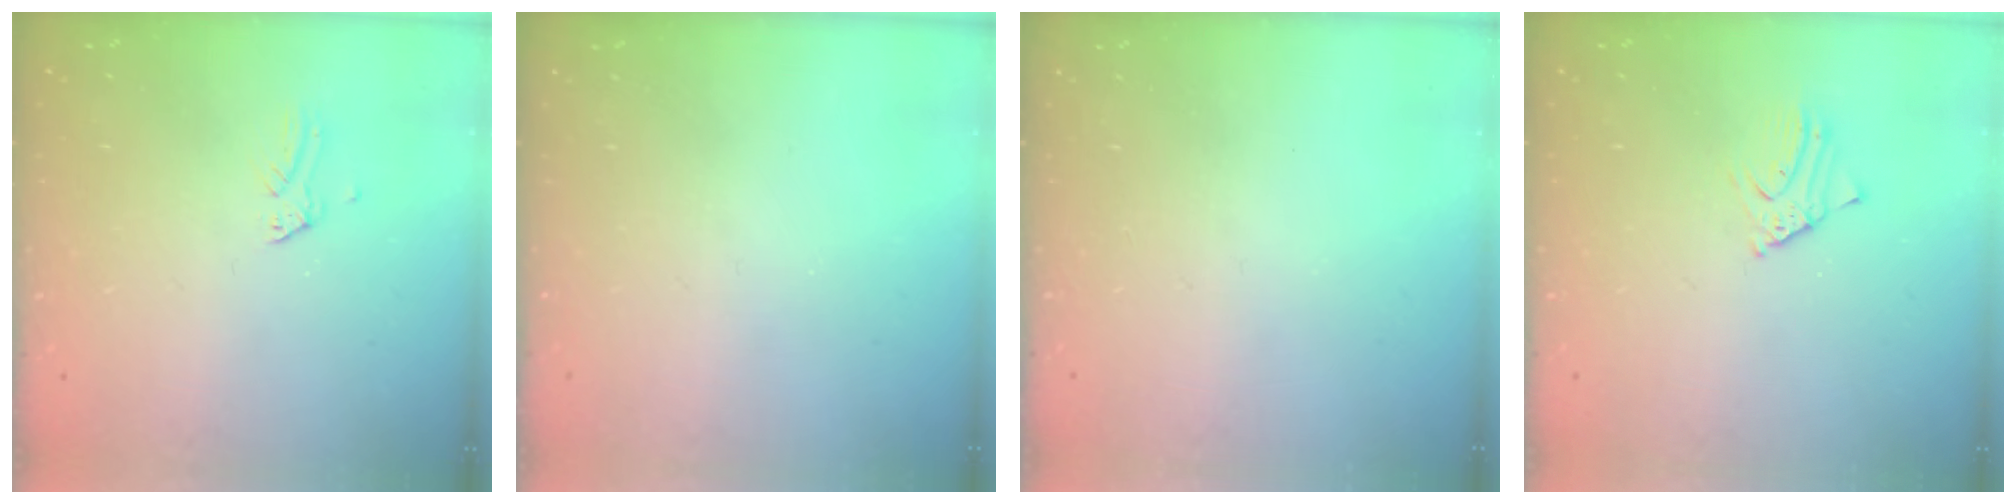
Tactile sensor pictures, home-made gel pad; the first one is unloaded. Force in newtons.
{"total": 0.0}
{"total": 0.0}
{"total": 3.4, "press": 3.4, "slide": 0.3}